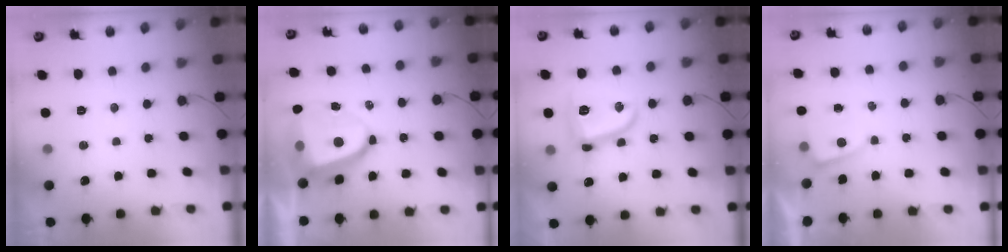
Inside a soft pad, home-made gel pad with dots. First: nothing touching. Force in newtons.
{"total": 10.3, "press": 10.2, "slide": 1.2}
{"total": 10.6, "press": 10.5, "slide": 0.9}
{"total": 1.0, "press": 1.0, "slide": 0.3}